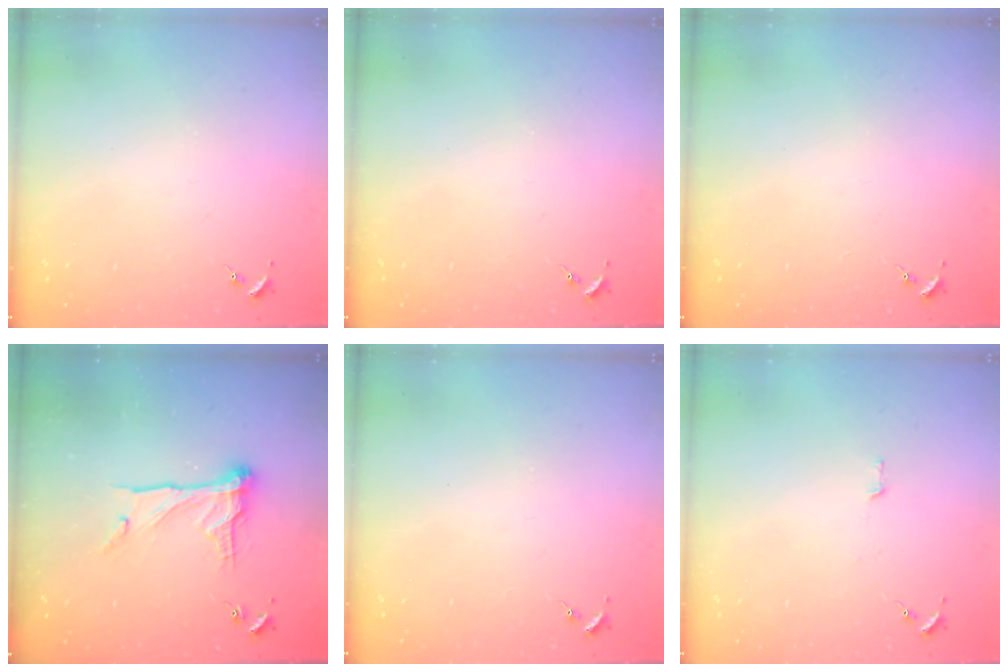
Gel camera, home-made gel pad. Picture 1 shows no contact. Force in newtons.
{"total": 0.0}
{"total": 0.0}
{"total": 13.5, "press": 13.5, "slide": 1.1}
{"total": 0.0}
{"total": 2.8, "press": 2.8, "slide": 0.2}